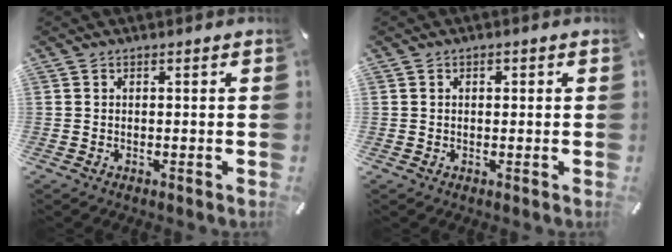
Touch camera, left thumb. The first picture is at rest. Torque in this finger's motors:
{"motor_torque": [-0.09, -0.09, -0.44, 0.34, -0.15]}